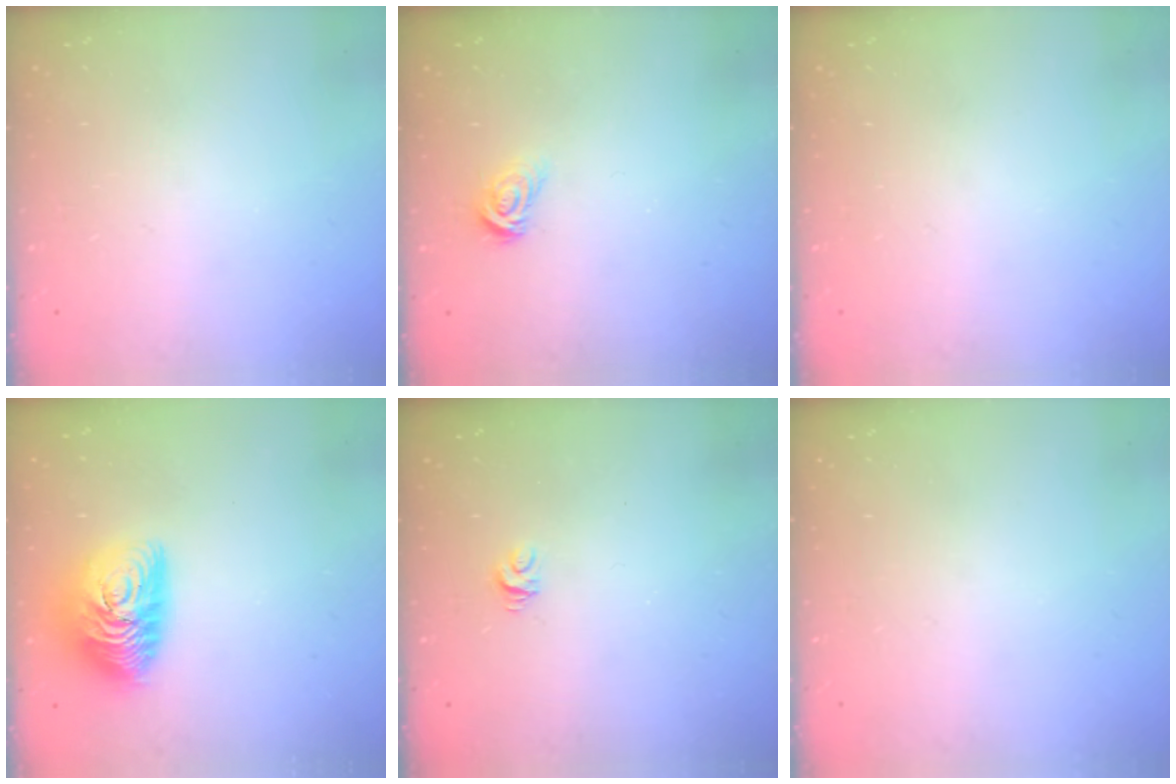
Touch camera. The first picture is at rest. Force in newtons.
{"total": 4.1, "press": 4.1, "slide": 0.5}
{"total": 0.0}
{"total": 14.0, "press": 14.0, "slide": 0.9}
{"total": 4.5, "press": 4.5, "slide": 0.4}
{"total": 0.0}